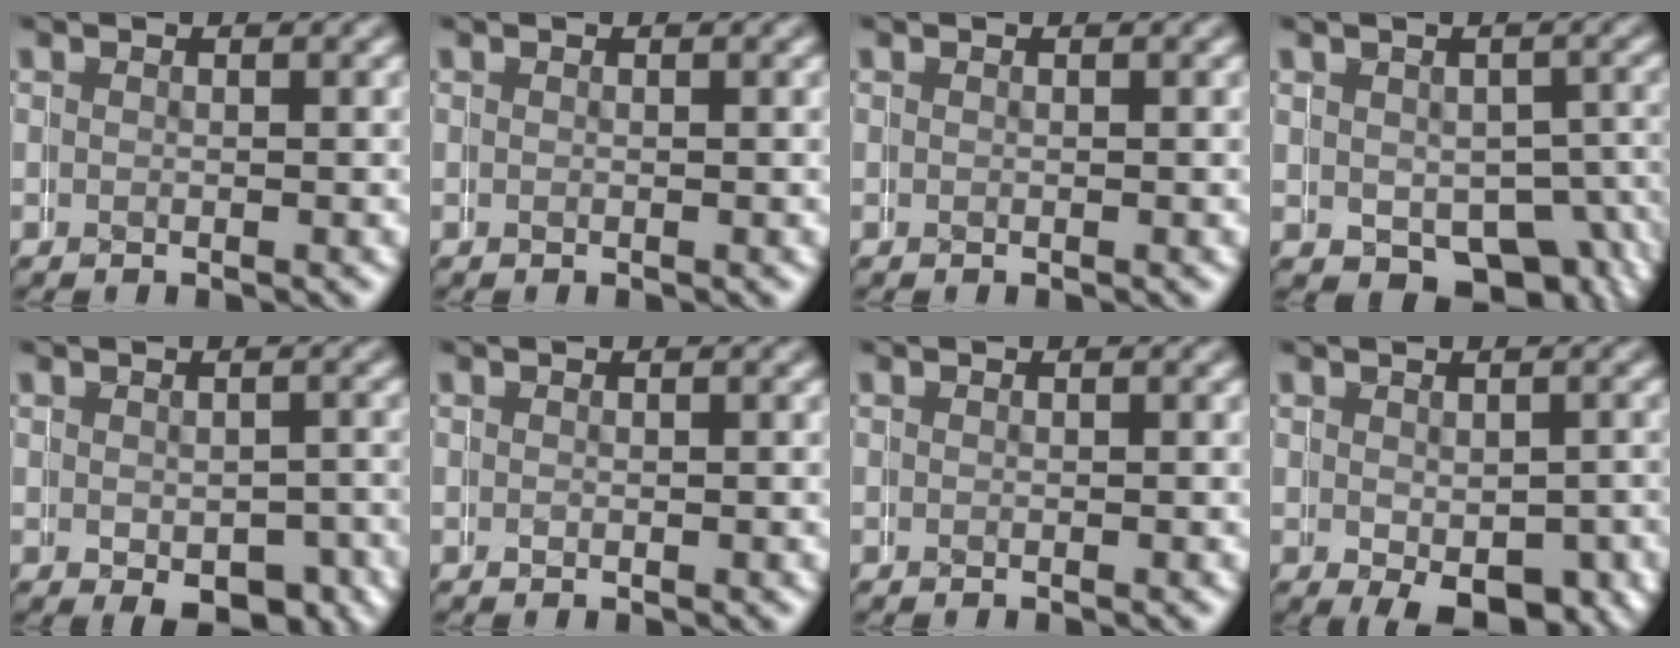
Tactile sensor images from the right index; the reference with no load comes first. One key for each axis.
{"total": 0.0}
{"total": 0.0}
{"total": 4.8, "fx": -1.6, "fy": 3.6, "fz": 2.8, "tx": -0.020, "ty": -0.020, "tz": -0.017}
{"total": 4.2, "fx": -2.2, "fy": 2.2, "fz": 2.8, "tx": -0.019, "ty": -0.007, "tz": -0.031}
{"total": 0.8, "fx": 0.2, "fy": 0.4, "fz": 0.6, "tx": -0.010, "ty": -0.003, "tz": 0.005}
{"total": 0.0}
{"total": 5.2, "fx": -1.9, "fy": 2.4, "fz": 4.2, "tx": -0.052, "ty": -0.016, "tz": -0.017}